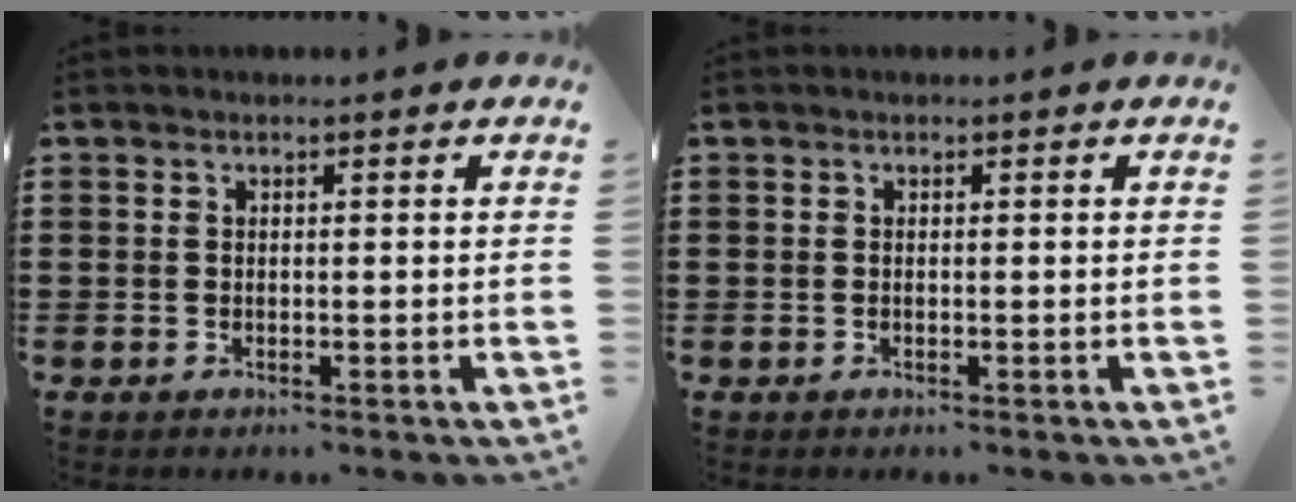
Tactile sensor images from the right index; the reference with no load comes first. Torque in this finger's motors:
{"motor_torque": [1.22, 0.92, 0.02, 0.00]}